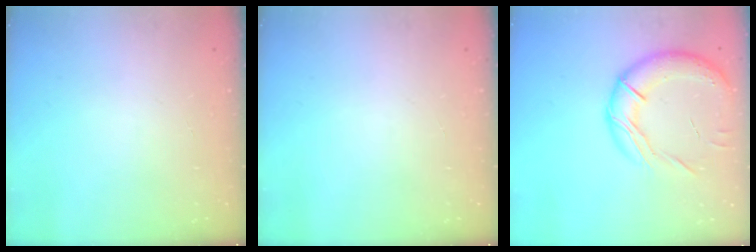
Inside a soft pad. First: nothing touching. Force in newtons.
{"total": 0.0}
{"total": 17.8, "press": 17.6, "slide": 2.9}